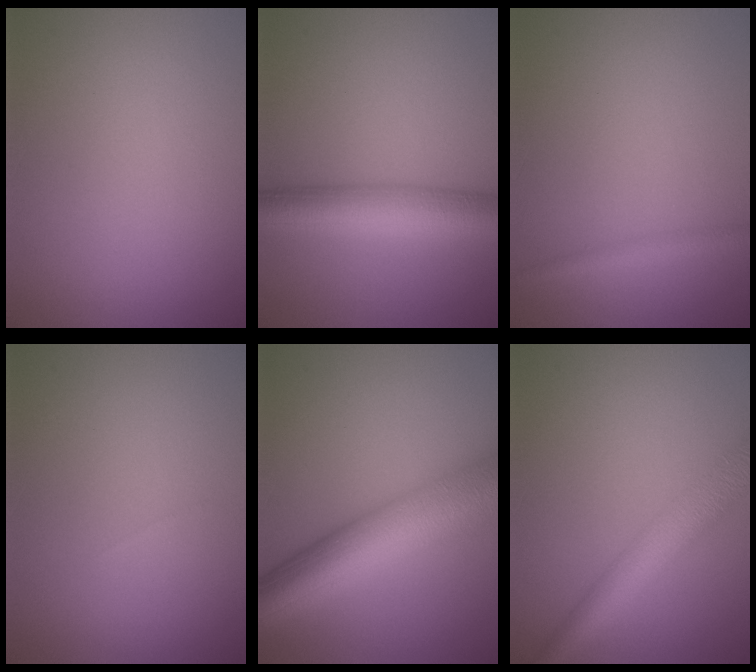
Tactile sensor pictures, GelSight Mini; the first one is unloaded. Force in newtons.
{"total": 5.8, "press": 5.8, "slide": 0.2}
{"total": 1.4, "press": 1.4, "slide": 0.1}
{"total": 0.0}
{"total": 10.4, "press": 10.4, "slide": 0.2}
{"total": 5.0, "press": 5.0, "slide": 0.1}